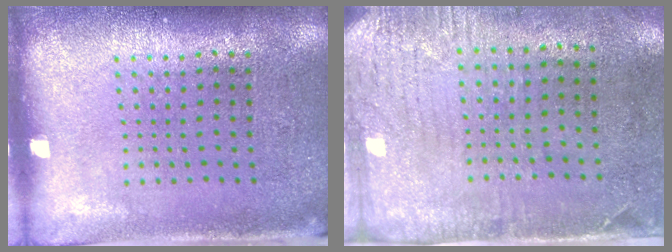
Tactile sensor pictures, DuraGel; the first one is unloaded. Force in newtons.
{"total": 3.0, "press": 2.4, "slide": 1.9}